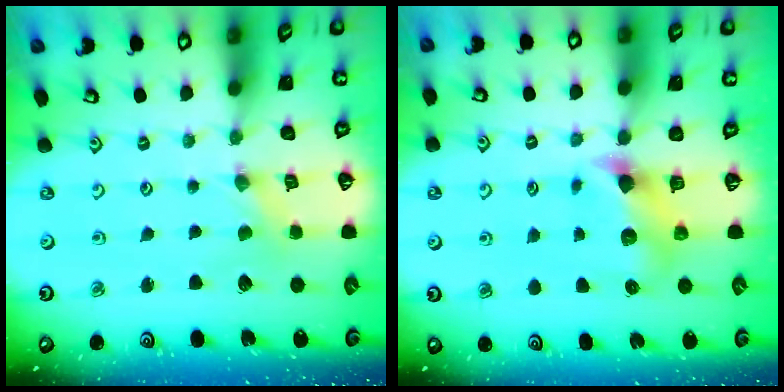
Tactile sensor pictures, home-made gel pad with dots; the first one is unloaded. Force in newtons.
{"total": 7.2, "press": 7.2, "slide": 0.4}